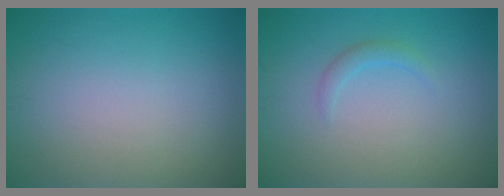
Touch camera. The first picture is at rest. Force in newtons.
{"total": 1.2, "press": 1.2, "slide": 0.1}